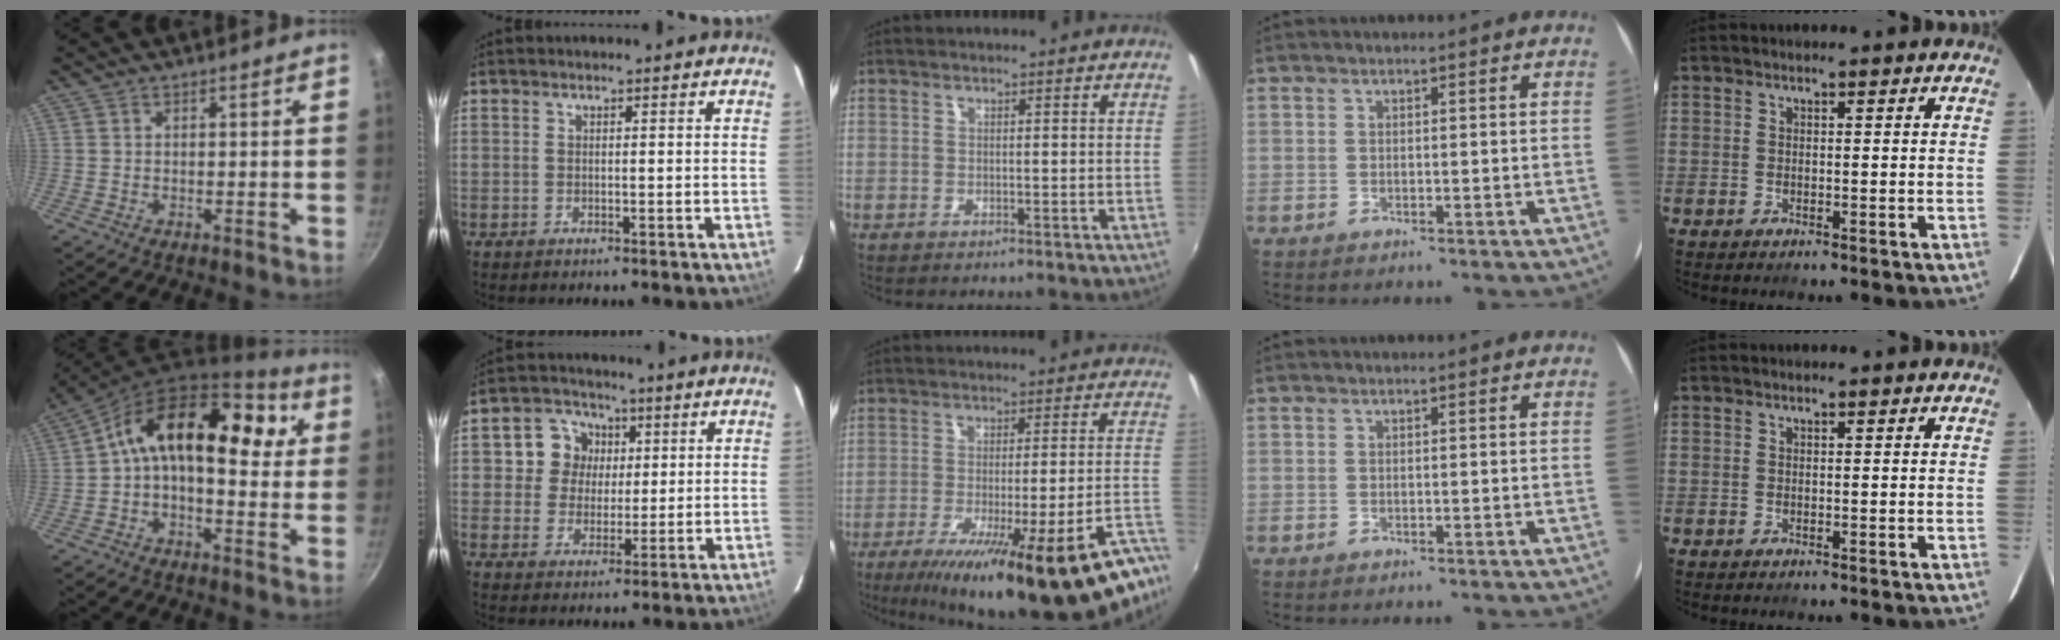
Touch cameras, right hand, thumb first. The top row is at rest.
{"thumb": {"total": 15.6, "force": [2.5, 9.5, 12.1], "torque": [-0.157, 0.034, 0.011]}, "index": {"total": 7.6, "force": [1.7, 7.1, 2.0], "torque": [-0.046, 0.022, 0.027]}, "middle": {"total": 27.2, "force": [-19.8, 4.4, 18.1], "torque": [-0.259, -0.055, -0.272]}}